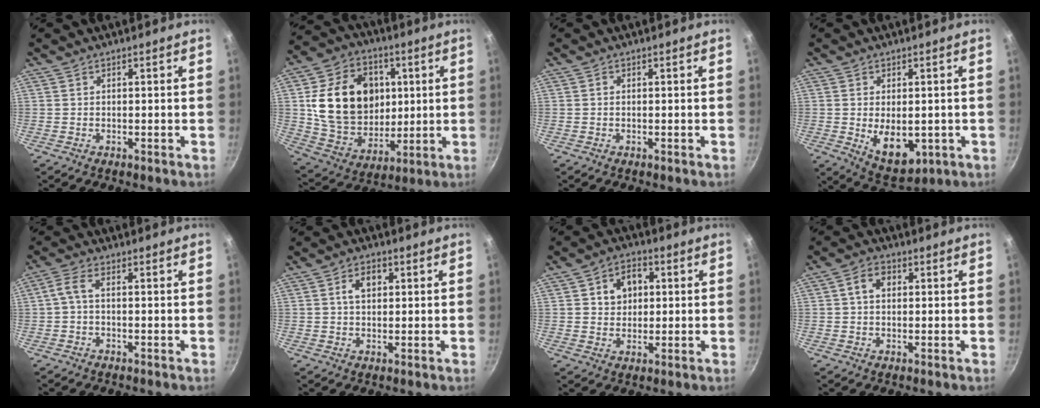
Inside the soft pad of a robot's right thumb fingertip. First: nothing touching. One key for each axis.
{"total": 21.7, "fx": 3.5, "fy": 17.2, "fz": 12.7, "tx": -0.188, "ty": 0.001, "tz": 0.071}
{"total": 0.6, "fx": 0.0, "fy": 0.5, "fz": 0.3, "tx": -0.006, "ty": 0.003, "tz": -0.001}
{"total": 12.4, "fx": -1.9, "fy": 7.2, "fz": 9.9, "tx": -0.142, "ty": -0.008, "tz": -0.011}
{"total": 3.1, "fx": -0.5, "fy": 1.4, "fz": 2.8, "tx": -0.072, "ty": 0.014, "tz": -0.018}
{"total": 4.3, "fx": 1.0, "fy": 2.9, "fz": 3.0, "tx": -0.034, "ty": 0.008, "tz": 0.013}
{"total": 7.3, "fx": 1.6, "fy": 5.9, "fz": 3.9, "tx": -0.031, "ty": 0.006, "tz": 0.020}
{"total": 4.5, "fx": 0.8, "fy": 3.3, "fz": 3.0, "tx": -0.039, "ty": 0.009, "tz": 0.006}